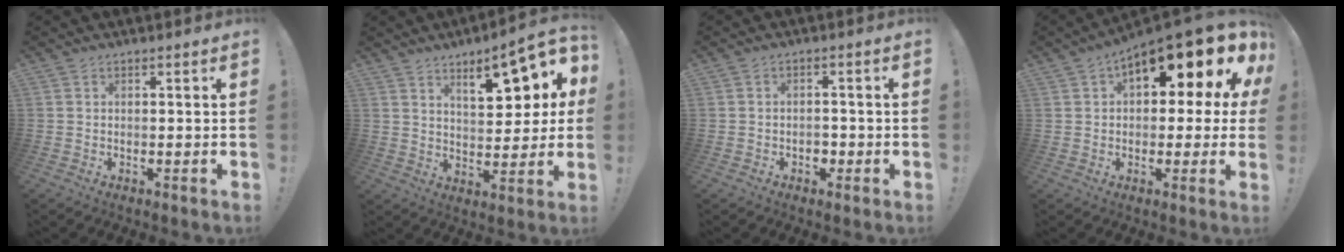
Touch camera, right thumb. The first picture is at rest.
{"total": 15.0, "force": [7.8, 5.5, 11.6], "torque": [-0.153, -0.048, 0.125]}
{"total": 2.6, "force": [-1.0, 2.1, 1.1], "torque": [-0.018, 0.000, -0.018]}
{"total": 13.7, "force": [6.9, 5.3, 10.6], "torque": [-0.144, -0.050, 0.102]}